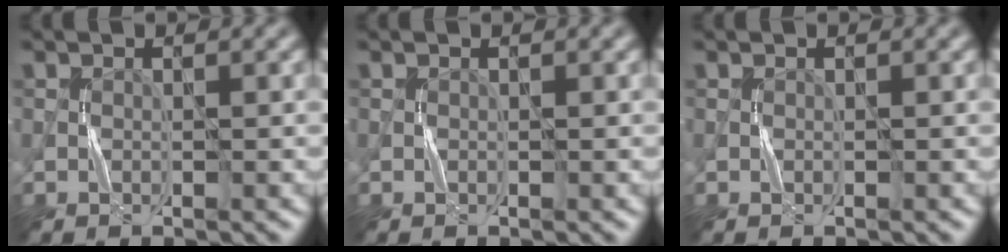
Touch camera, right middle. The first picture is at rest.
{"total": 0.0}
{"total": 0.0}